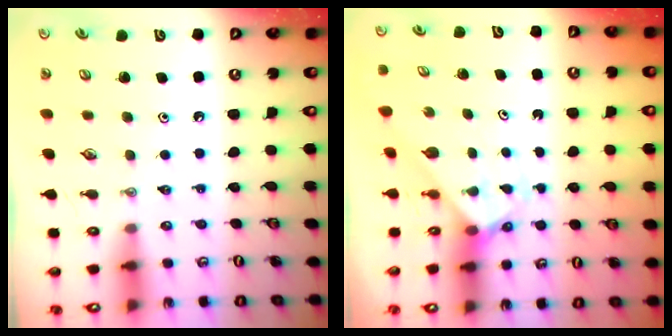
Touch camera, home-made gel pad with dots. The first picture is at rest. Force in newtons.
{"total": 2.0, "press": 2.0, "slide": 0.1}